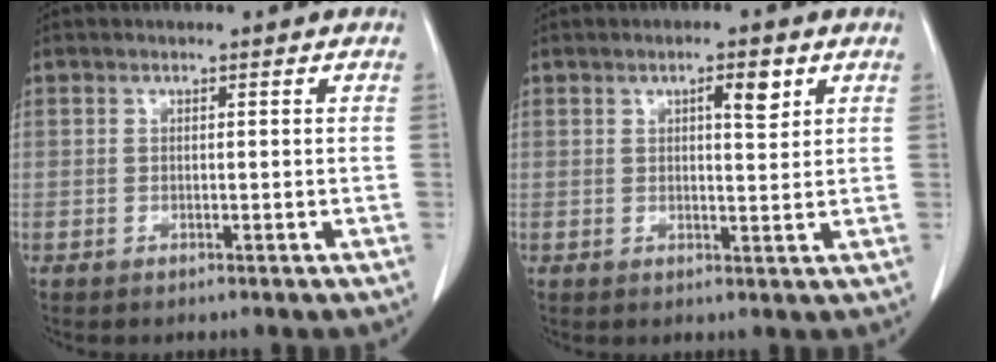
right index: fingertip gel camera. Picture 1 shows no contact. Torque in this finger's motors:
{"motor_torque": [0.24, 0.24, 0.05, 0.04]}